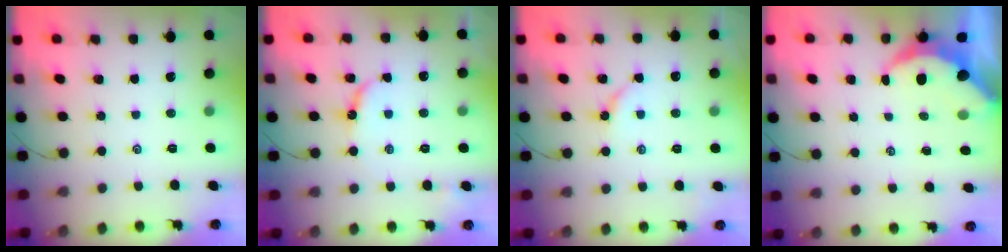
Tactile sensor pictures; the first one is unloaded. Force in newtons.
{"total": 6.8, "press": 6.7, "slide": 0.6}
{"total": 2.5, "press": 2.4, "slide": 0.4}
{"total": 6.1, "press": 6.0, "slide": 0.9}